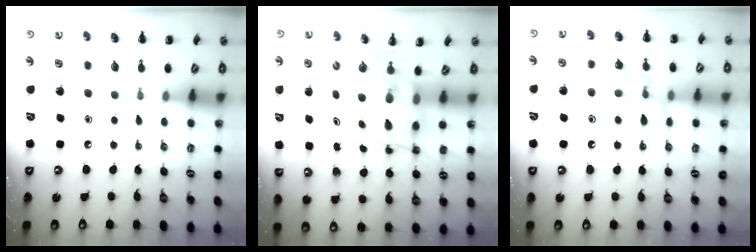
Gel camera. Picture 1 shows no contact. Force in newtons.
{"total": 5.4, "press": 5.1, "slide": 1.9}
{"total": 12.0, "press": 11.9, "slide": 0.9}